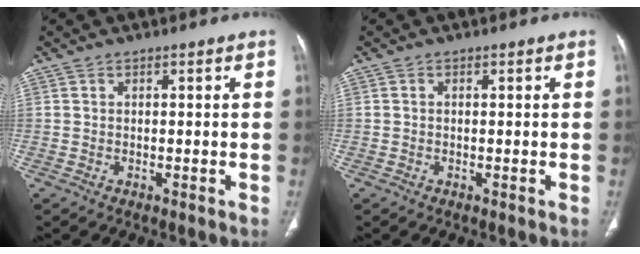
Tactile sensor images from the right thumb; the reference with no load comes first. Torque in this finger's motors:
{"motor_torque": [-0.11, -0.11, -0.34, 0.33, -0.03]}